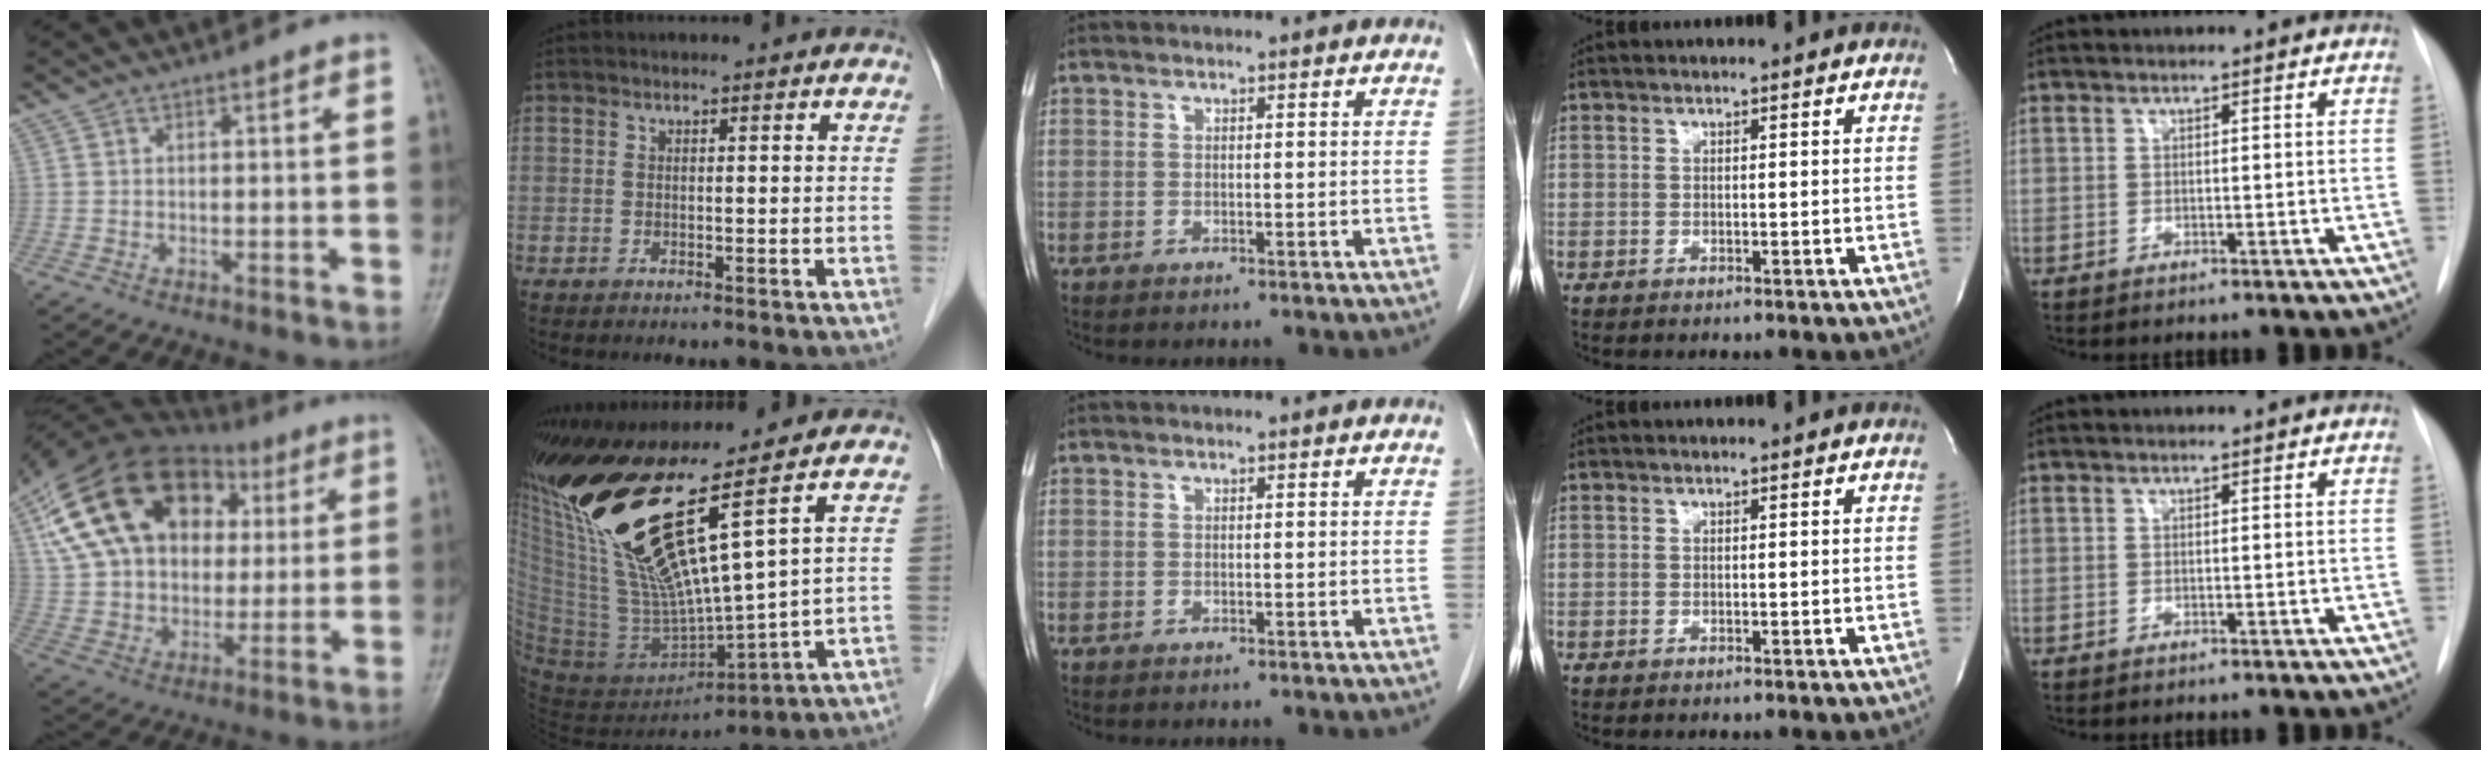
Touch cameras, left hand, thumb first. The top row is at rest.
{"thumb": {"total": 25.5, "force": [8.4, 18.2, 15.8], "torque": [-0.284, 0.033, 0.154]}, "index": {"total": 21.1, "force": [10.9, 0.4, 18.1], "torque": [-0.354, -0.012, 0.200]}}